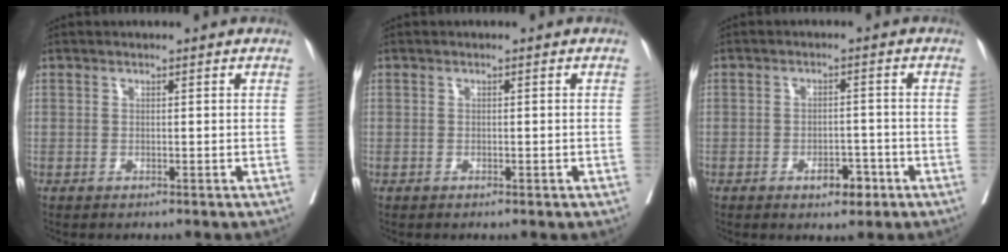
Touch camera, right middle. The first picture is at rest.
{"total": 0.8, "force": [-0.5, 0.3, 0.5], "torque": [-0.016, 0.000, -0.007]}
{"total": 3.9, "force": [-2.2, 1.8, 2.8], "torque": [-0.033, 0.005, -0.028]}